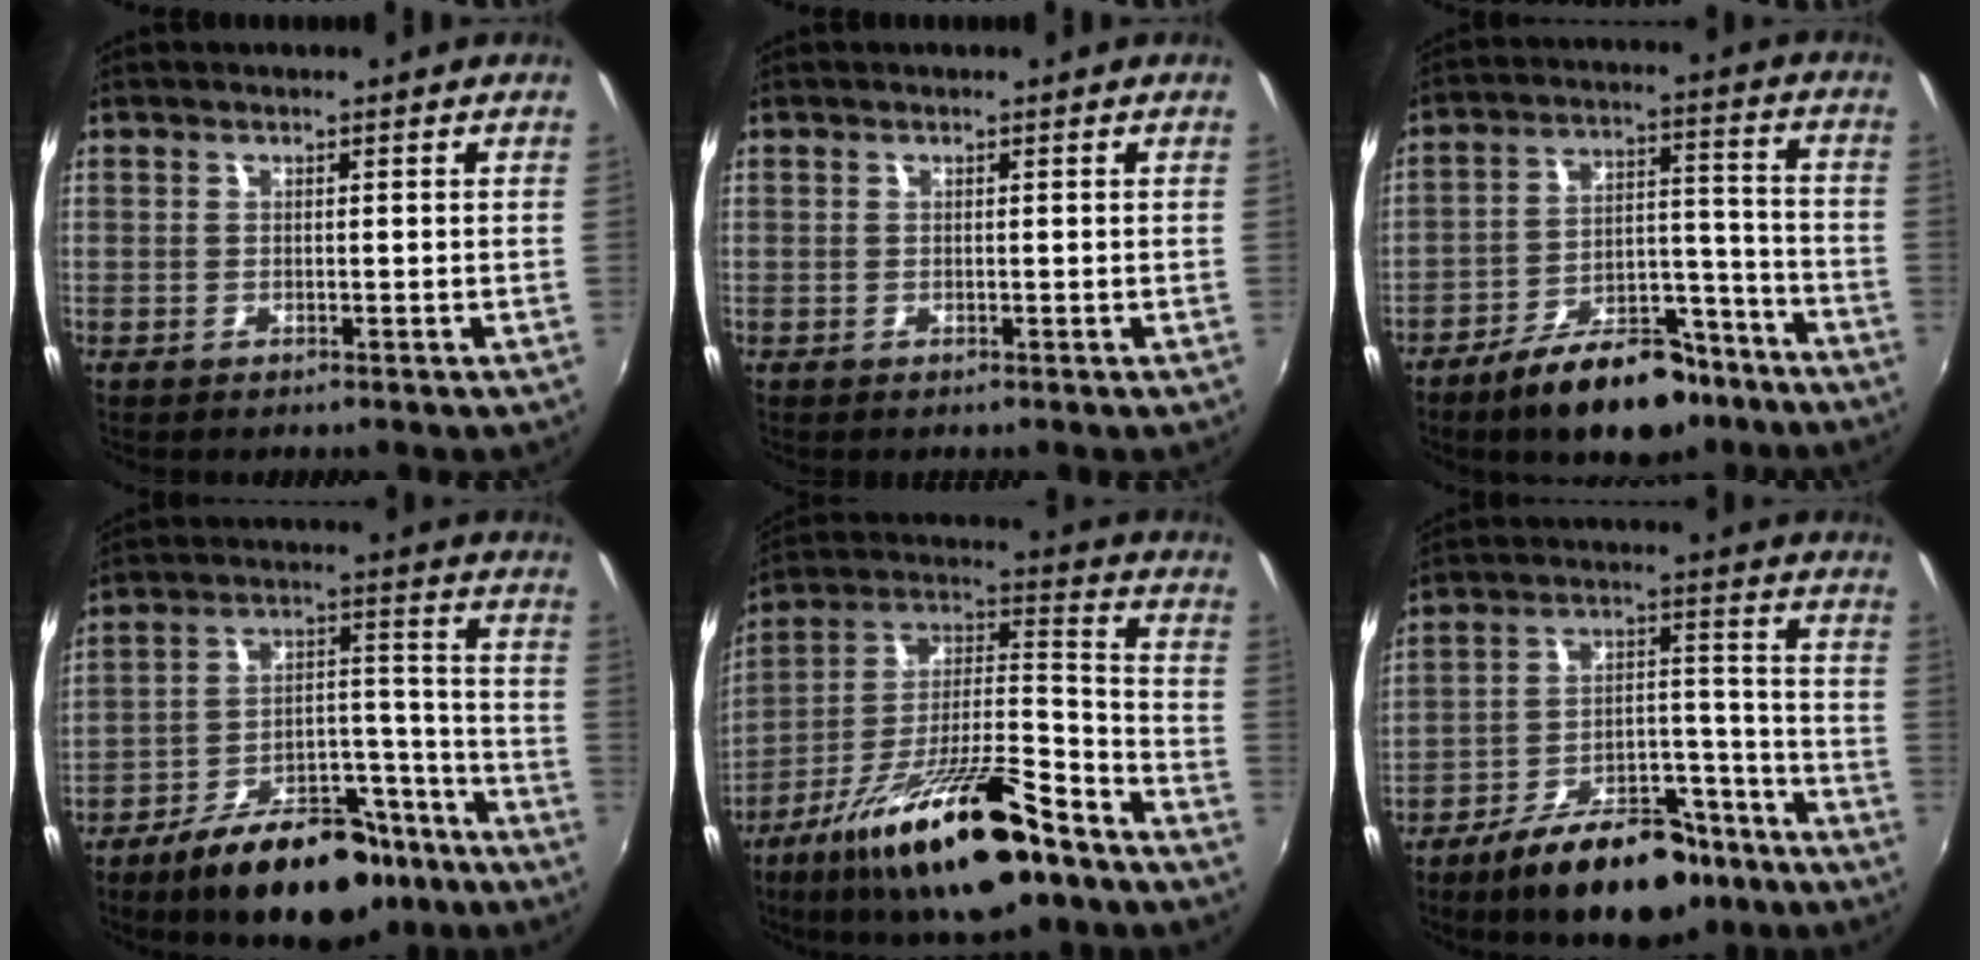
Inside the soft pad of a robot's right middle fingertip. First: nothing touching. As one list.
[{"total": 0.0}, {"total": 14.4, "force": [-10.7, 6.4, 7.1], "torque": [-0.117, 0.032, -0.152]}, {"total": 19.2, "force": [-14.3, 8.2, 9.8], "torque": [-0.157, 0.033, -0.200]}, {"total": 22.9, "force": [-14.5, 6.6, 16.4], "torque": [-0.282, -0.008, -0.236]}, {"total": 17.2, "force": [-12.7, 7.5, 8.8], "torque": [-0.145, 0.029, -0.181]}]